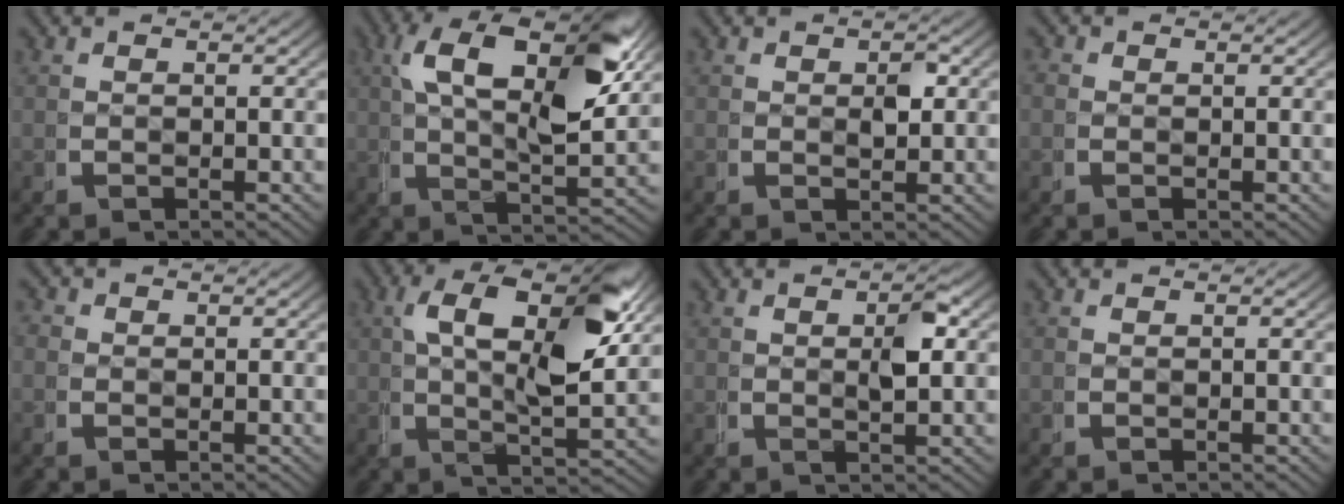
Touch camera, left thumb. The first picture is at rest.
{"total": 11.8, "force": [3.4, 4.8, 10.3], "torque": [-0.175, -0.004, 0.056]}
{"total": 1.7, "force": [0.5, 1.1, 1.3], "torque": [-0.026, -0.010, 0.012]}
{"total": 0.8, "force": [-0.1, 0.8, 0.1], "torque": [-0.004, -0.006, -0.006]}
{"total": 1.2, "force": [0.0, 1.1, 0.2], "torque": [-0.004, -0.005, -0.006]}
{"total": 10.7, "force": [2.8, 4.0, 9.5], "torque": [-0.159, -0.002, 0.045]}
{"total": 2.7, "force": [0.6, 0.5, 2.5], "torque": [-0.047, -0.001, 0.014]}
{"total": 0.0}